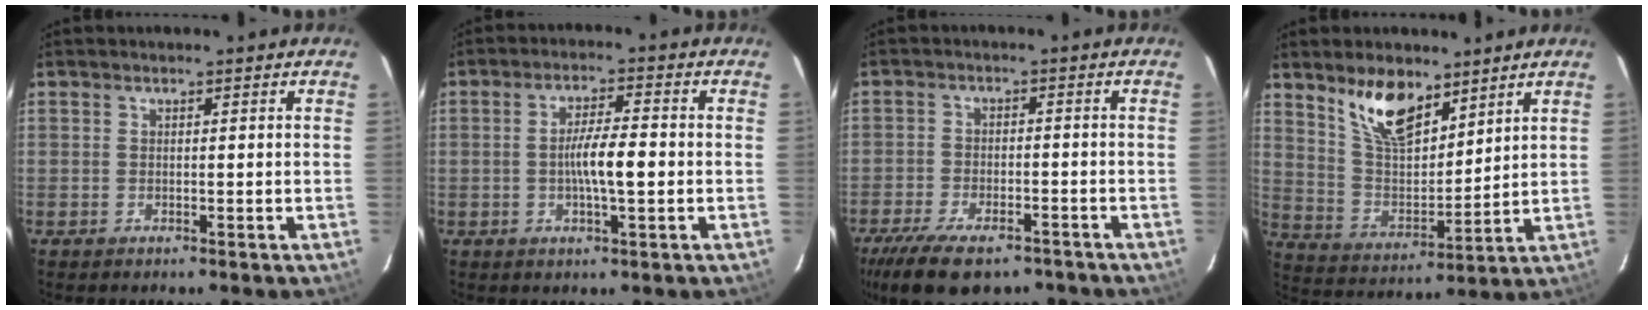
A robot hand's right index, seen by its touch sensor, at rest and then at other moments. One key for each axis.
{"total": 6.3, "fx": -0.9, "fy": 0.9, "fz": 6.1, "tx": -0.108, "ty": 0.001, "tz": -0.013}
{"total": 15.4, "fx": -11.2, "fy": 6.6, "fz": 8.3, "tx": -0.186, "ty": -0.028, "tz": -0.178}
{"total": 12.0, "fx": 8.3, "fy": 5.1, "fz": 7.1, "tx": -0.130, "ty": 0.002, "tz": 0.164}